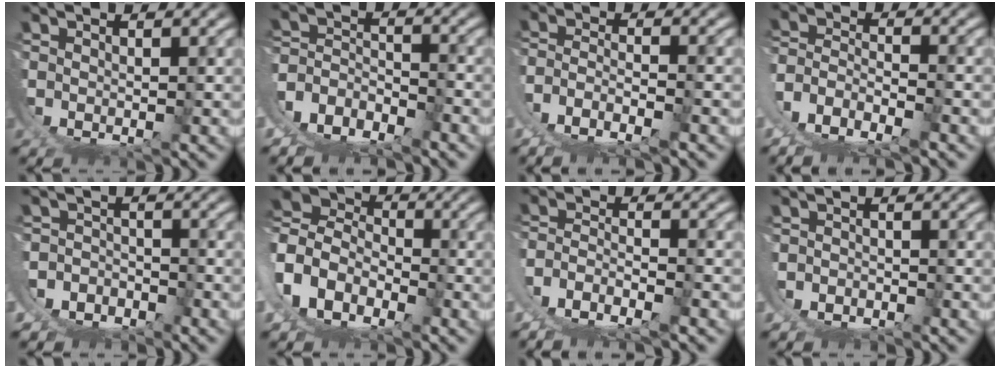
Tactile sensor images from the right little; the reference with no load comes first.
{"total": 7.9, "force": [0.2, 6.8, 4.1], "torque": [-0.127, -0.035, 0.007]}
{"total": 7.3, "force": [-0.4, 6.1, 4.0], "torque": [-0.113, -0.027, -0.008]}
{"total": 8.6, "force": [0.4, 7.6, 4.1], "torque": [-0.131, -0.032, 0.001]}
{"total": 5.7, "force": [-0.3, 5.2, 2.2], "torque": [-0.067, -0.021, -0.008]}
{"total": 10.1, "force": [2.8, 8.3, 5.1], "torque": [-0.141, -0.014, 0.040]}
{"total": 8.0, "force": [-0.2, 7.0, 3.9], "torque": [-0.119, -0.031, -0.007]}
{"total": 2.9, "force": [-0.3, 2.8, 0.9], "torque": [-0.037, -0.008, -0.005]}